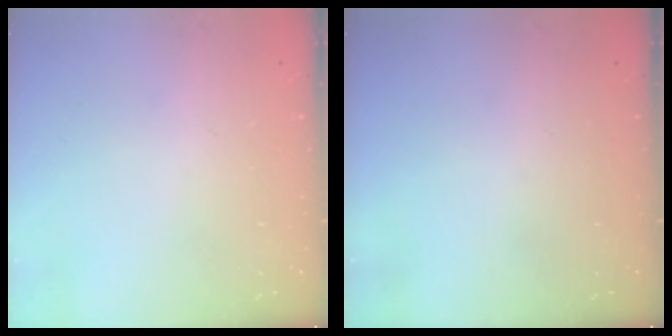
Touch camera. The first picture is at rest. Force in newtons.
{"total": 0.0}